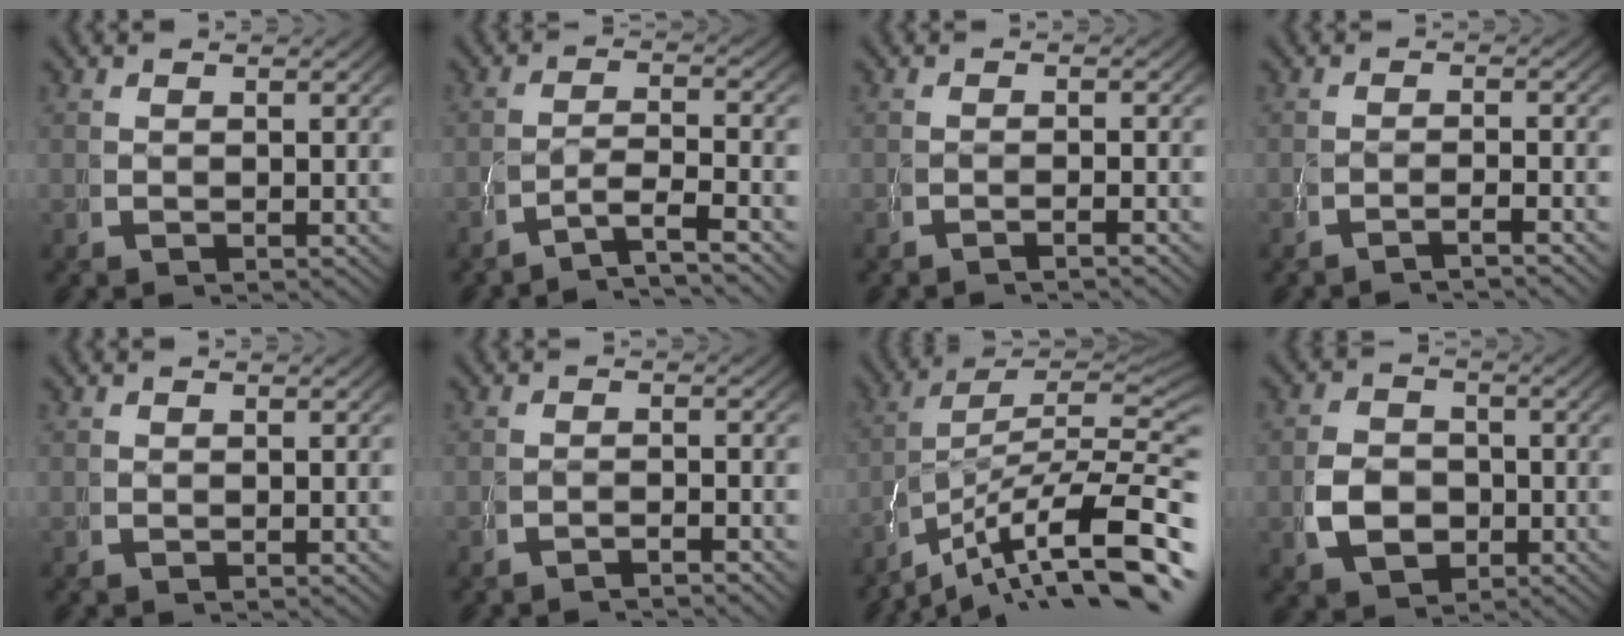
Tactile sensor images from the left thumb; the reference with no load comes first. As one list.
[{"total": 4.0, "force": [-2.3, 1.2, 3.1], "torque": [-0.073, -0.016, -0.033]}, {"total": 1.3, "force": [-0.9, -0.3, 0.9], "torque": [-0.017, 0.007, -0.021]}, {"total": 2.0, "force": [-1.4, -0.3, 1.3], "torque": [-0.027, 0.004, -0.029]}, {"total": 0.0}, {"total": 1.6, "force": [-1.6, -0.2, 0.4], "torque": [-0.006, 0.002, -0.031]}, {"total": 14.9, "force": [-6.3, 8.5, 10.4], "torque": [-0.168, -0.048, -0.078]}, {"total": 5.4, "force": [-0.8, 4.2, 3.4], "torque": [-0.070, -0.019, -0.005]}]